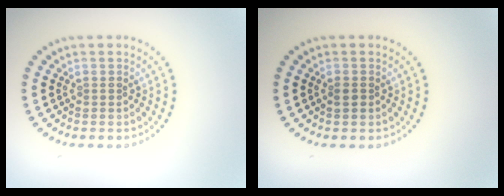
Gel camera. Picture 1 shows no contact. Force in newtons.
{"total": 0.9, "press": 0.8, "slide": 0.3}